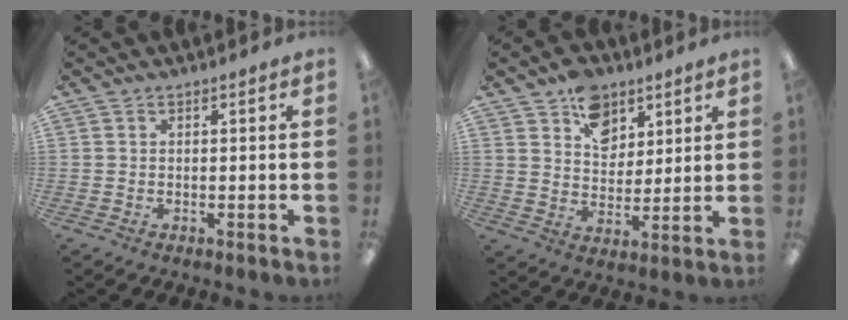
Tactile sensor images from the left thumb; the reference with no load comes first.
{"total": 10.1, "force": [6.4, 7.0, 3.6], "torque": [-0.042, -0.031, 0.115]}